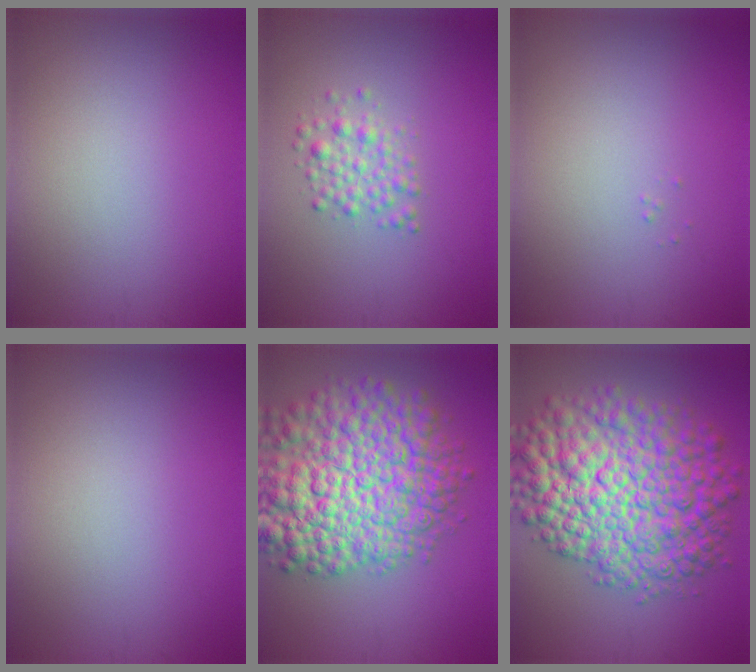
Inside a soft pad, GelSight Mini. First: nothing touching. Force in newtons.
{"total": 2.3, "press": 2.3, "slide": 0.0}
{"total": 0.0}
{"total": 0.0}
{"total": 12.1, "press": 12.1, "slide": 0.4}
{"total": 12.3, "press": 12.3, "slide": 0.2}